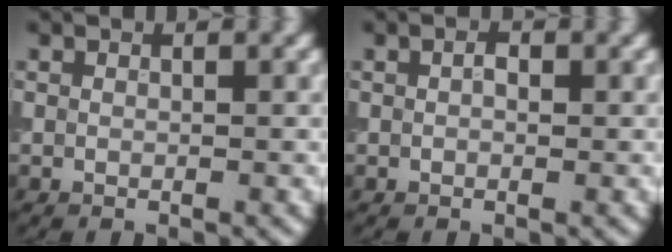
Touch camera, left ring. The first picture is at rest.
{"total": 1.1, "force": [0.2, 0.6, 0.8], "torque": [-0.010, 0.000, 0.002]}